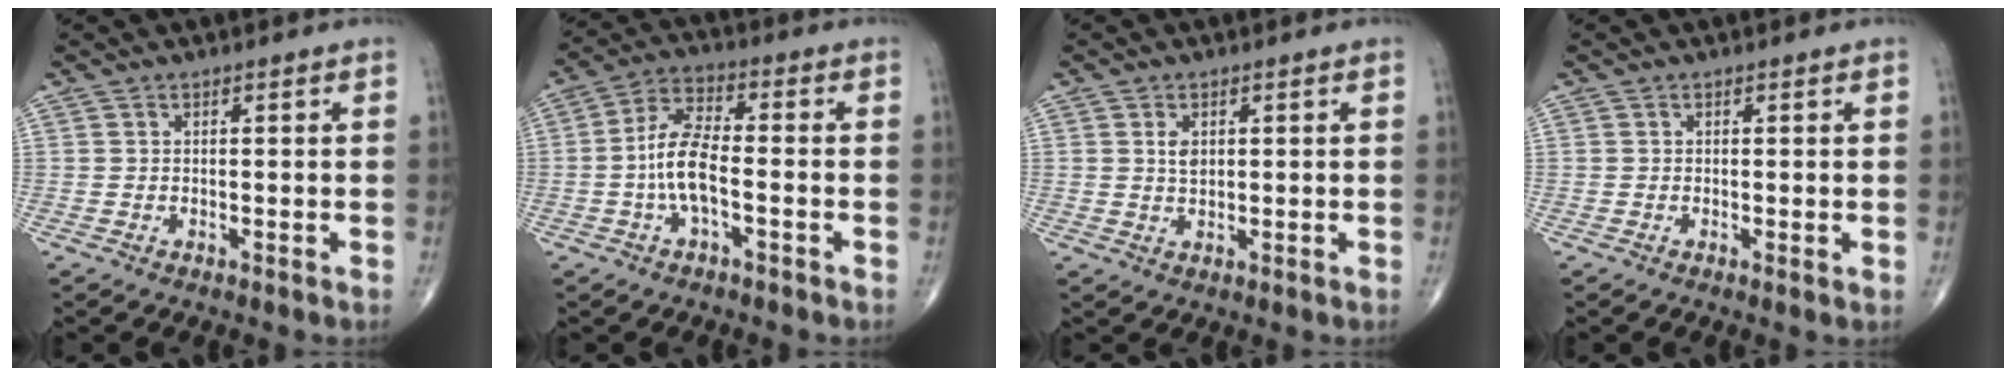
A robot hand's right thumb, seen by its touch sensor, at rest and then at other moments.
{"total": 8.7, "force": [-2.0, 3.5, 7.8], "torque": [-0.161, 0.029, -0.043]}
{"total": 2.4, "force": [0.7, 1.5, 1.7], "torque": [-0.023, -0.005, 0.013]}
{"total": 0.6, "force": [0.0, 0.1, 0.6], "torque": [-0.012, -0.003, -0.003]}